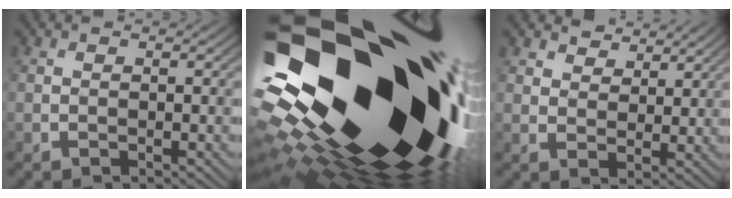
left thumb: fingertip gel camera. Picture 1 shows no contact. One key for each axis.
{"total": 21.9, "fx": -0.7, "fy": 13.5, "fz": 17.2, "tx": -0.287, "ty": -0.002, "tz": -0.059}
{"total": 4.5, "fx": 3.4, "fy": 2.7, "fz": 1.3, "tx": -0.034, "ty": -0.012, "tz": 0.062}